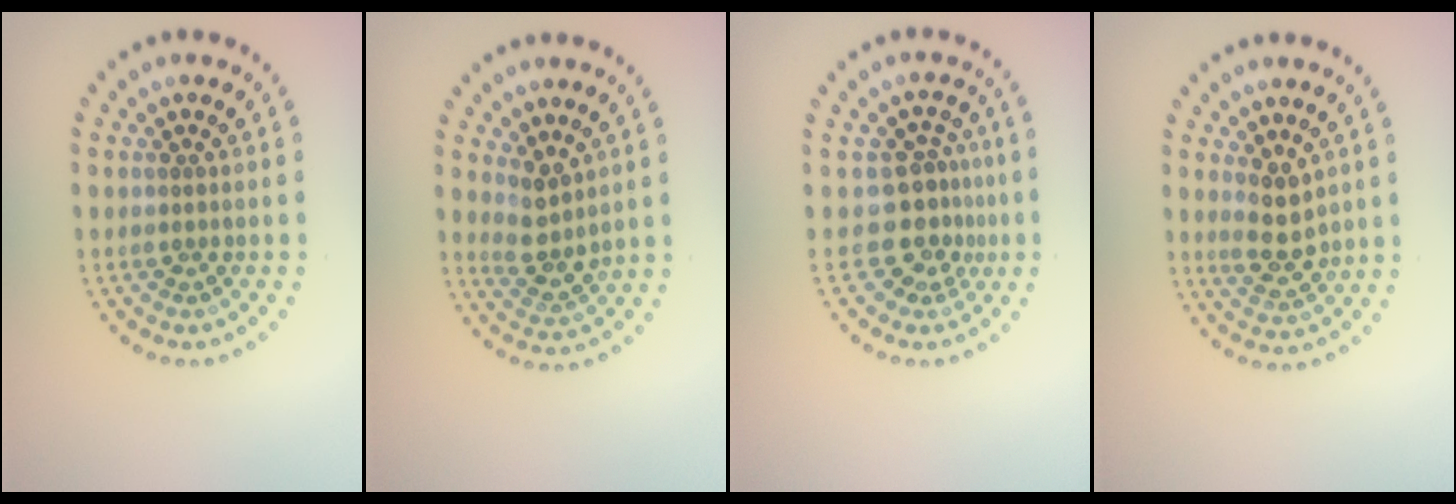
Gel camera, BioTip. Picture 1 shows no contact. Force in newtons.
{"total": 2.6, "press": 2.1, "slide": 1.6}
{"total": 3.3, "press": 2.4, "slide": 2.2}
{"total": 2.8, "press": 2.6, "slide": 0.9}